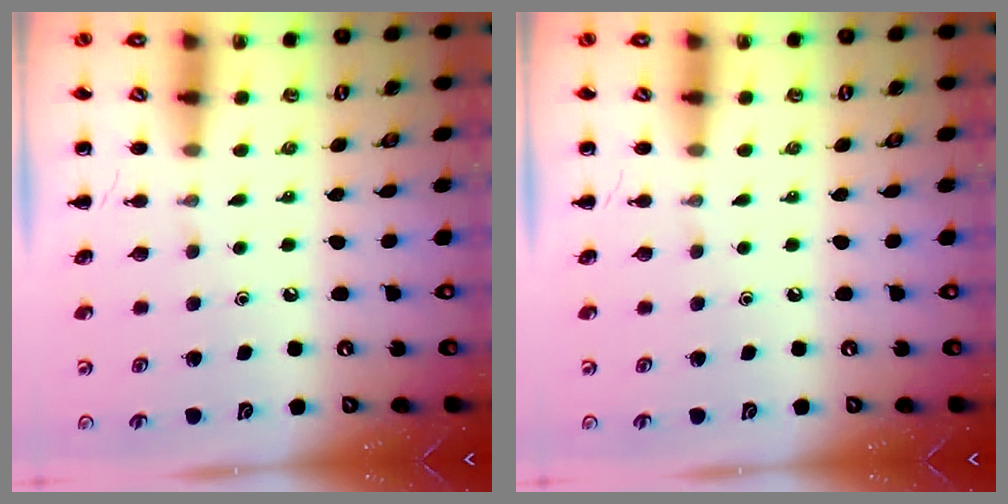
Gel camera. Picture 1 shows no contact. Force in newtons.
{"total": 0.0}